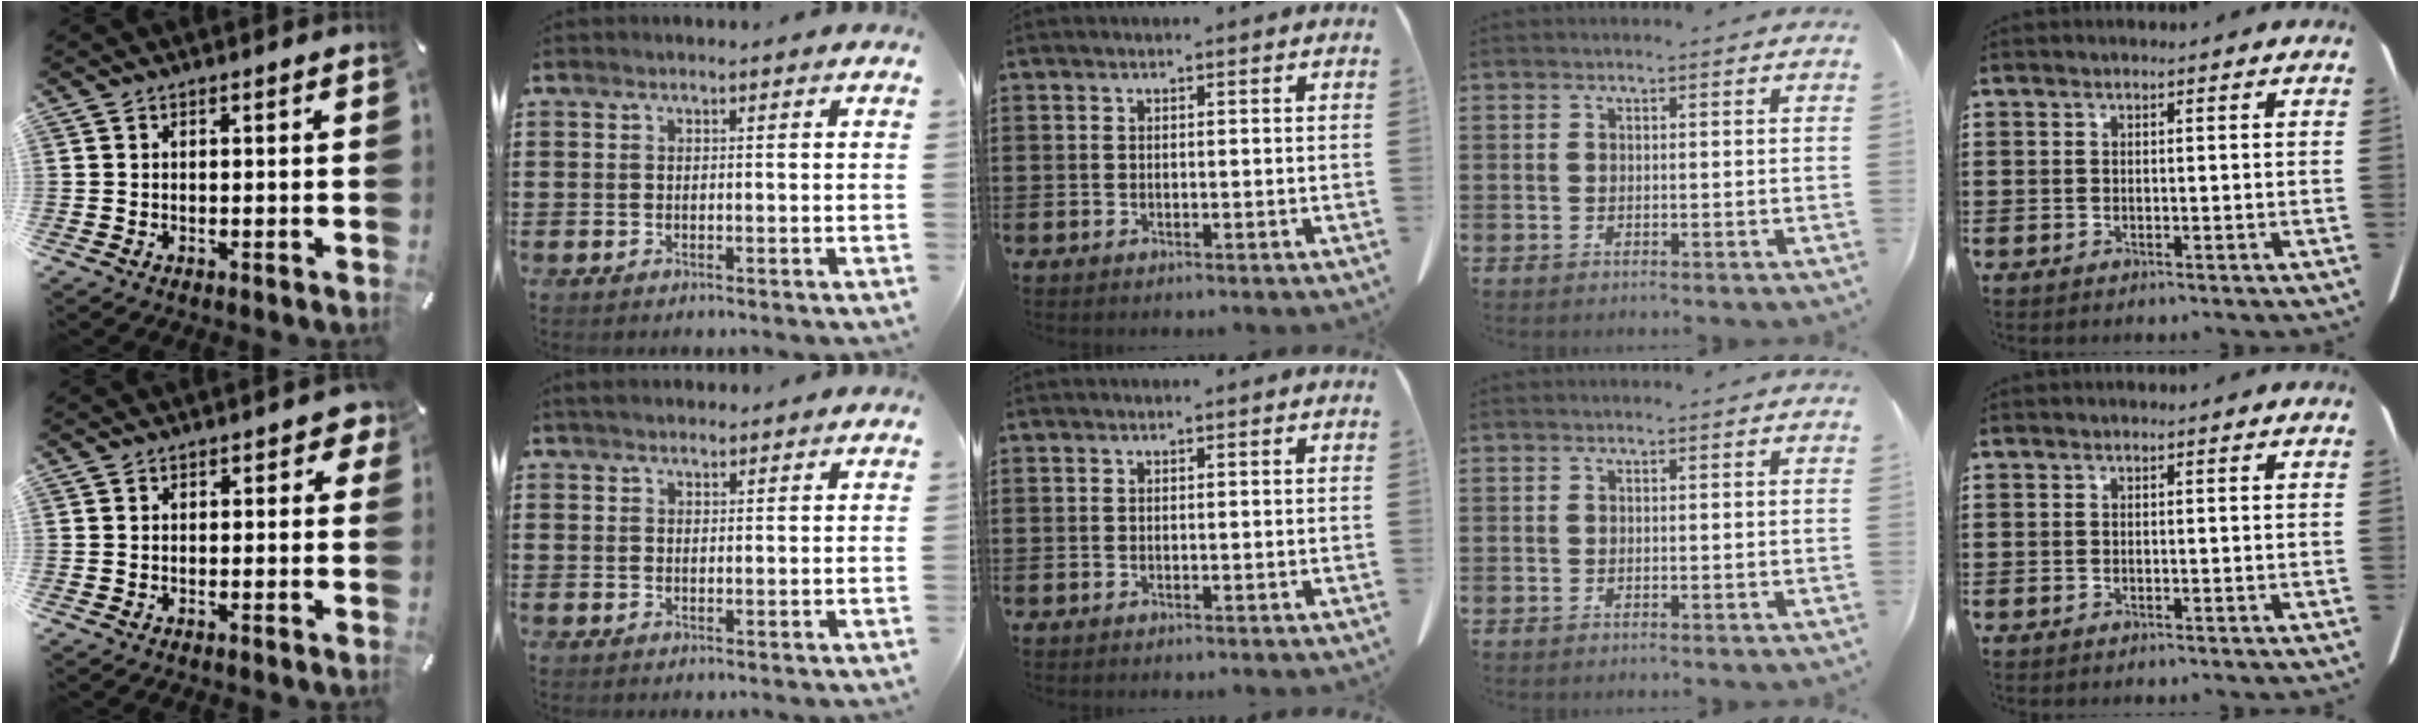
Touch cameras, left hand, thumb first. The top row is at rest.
{"thumb": {"total": 2.1, "force": [0.3, 1.3, 1.5], "torque": [-0.015, 0.001, 0.000]}, "index": {"total": 1.7, "force": [1.5, 0.5, 0.3], "torque": [-0.009, 0.005, 0.030]}}